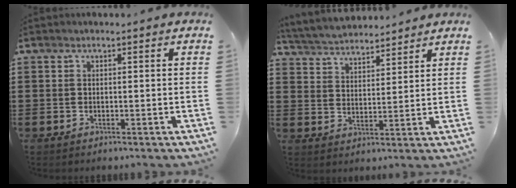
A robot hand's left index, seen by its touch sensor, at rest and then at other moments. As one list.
[{"total": 4.2, "force": [4.1, 0.6, 0.2], "torque": [-0.024, -0.020, 0.073]}]